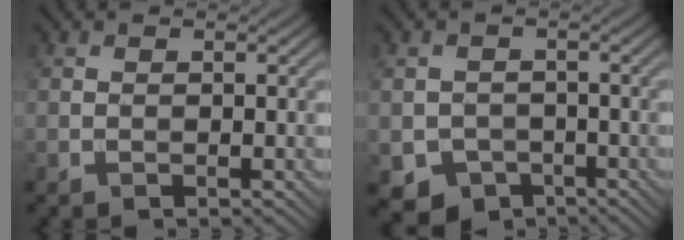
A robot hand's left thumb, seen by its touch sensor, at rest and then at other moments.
{"total": 4.6, "force": [-2.5, 3.6, 1.4], "torque": [-0.030, -0.013, -0.045]}